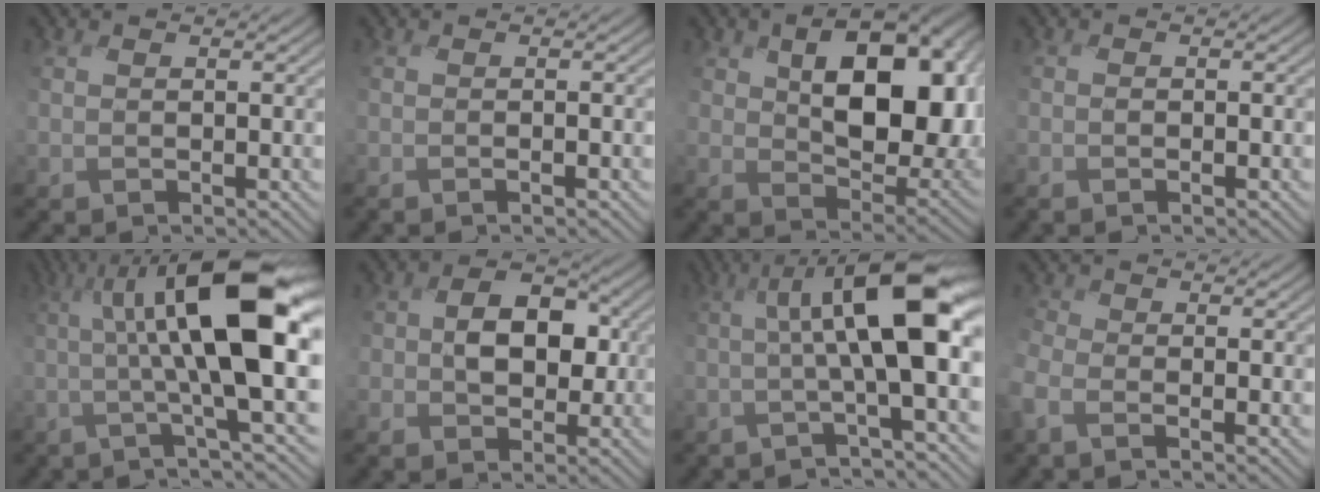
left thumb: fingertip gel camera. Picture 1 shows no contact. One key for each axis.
{"total": 0.7, "fx": -0.6, "fy": -0.1, "fz": 0.5, "tx": -0.005, "ty": 0.001, "tz": -0.011}
{"total": 13.3, "fx": 2.7, "fy": 7.9, "fz": 10.3, "tx": -0.147, "ty": -0.005, "tz": 0.052}
{"total": 0.8, "fx": -0.7, "fy": 0.1, "fz": 0.3, "tx": -0.002, "ty": 0.001, "tz": -0.015}
{"total": 13.1, "fx": 0.7, "fy": 2.1, "fz": 12.9, "tx": -0.194, "ty": 0.018, "tz": 0.004}
{"total": 6.3, "fx": -0.4, "fy": 4.8, "fz": 4.1, "tx": -0.067, "ty": 0.005, "tz": -0.020}
{"total": 10.0, "fx": 0.5, "fy": 1.8, "fz": 9.8, "tx": -0.141, "ty": 0.014, "tz": -0.003}
{"total": 2.6, "fx": -2.1, "fy": 1.1, "fz": 1.0, "tx": -0.034, "ty": -0.004, "tz": -0.055}